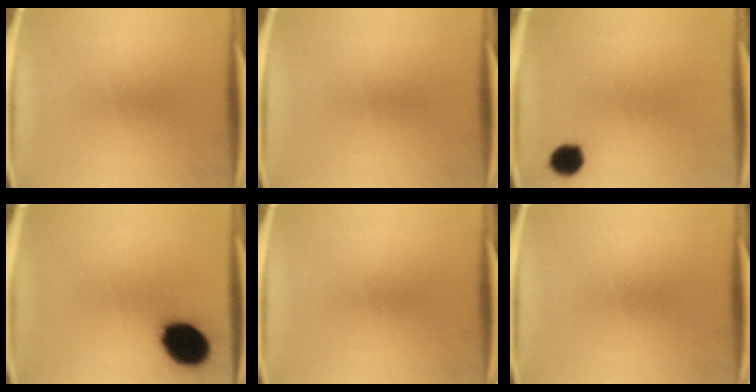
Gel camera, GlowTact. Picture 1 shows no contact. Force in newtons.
{"total": 0.0}
{"total": 4.1}
{"total": 14.7}
{"total": 0.0}
{"total": 0.0}